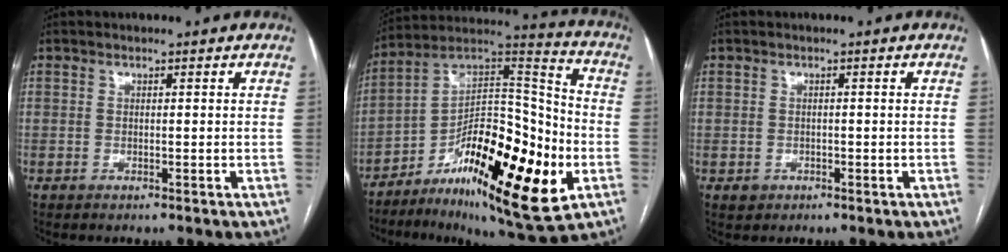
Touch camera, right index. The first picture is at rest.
{"total": 24.7, "force": [-8.9, 6.7, 22.1], "torque": [-0.345, 0.000, -0.133]}
{"total": 1.5, "force": [-0.5, 1.4, 0.1], "torque": [-0.001, 0.005, -0.004]}